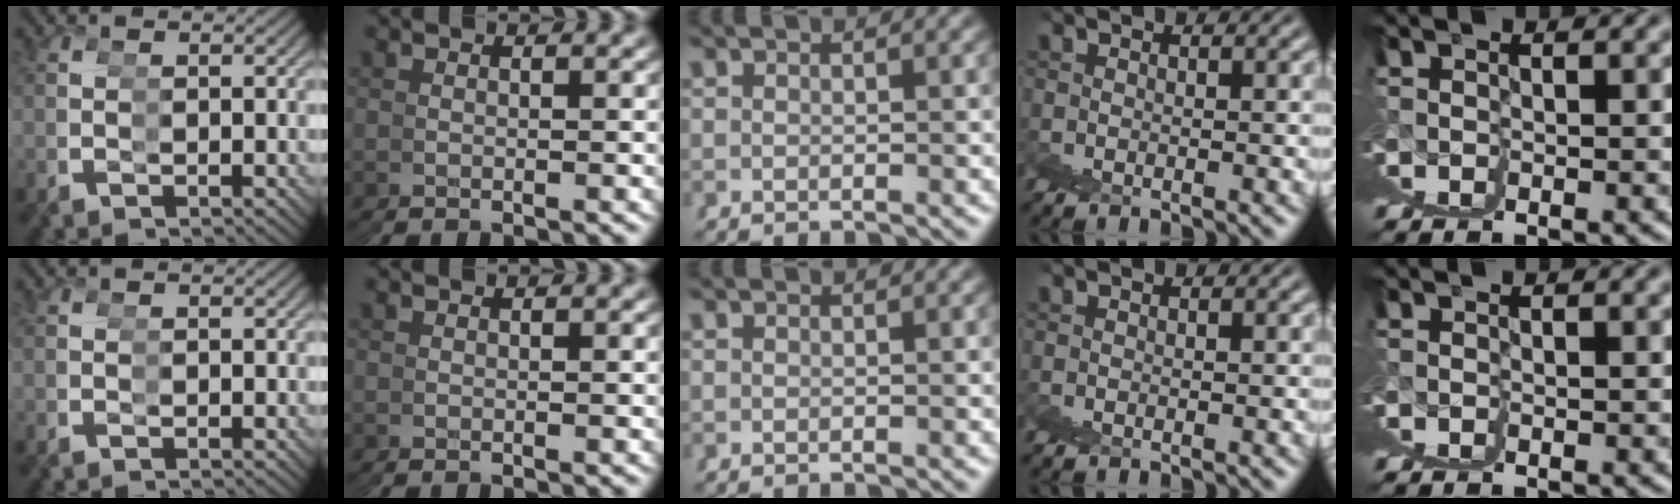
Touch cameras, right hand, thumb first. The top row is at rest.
{}